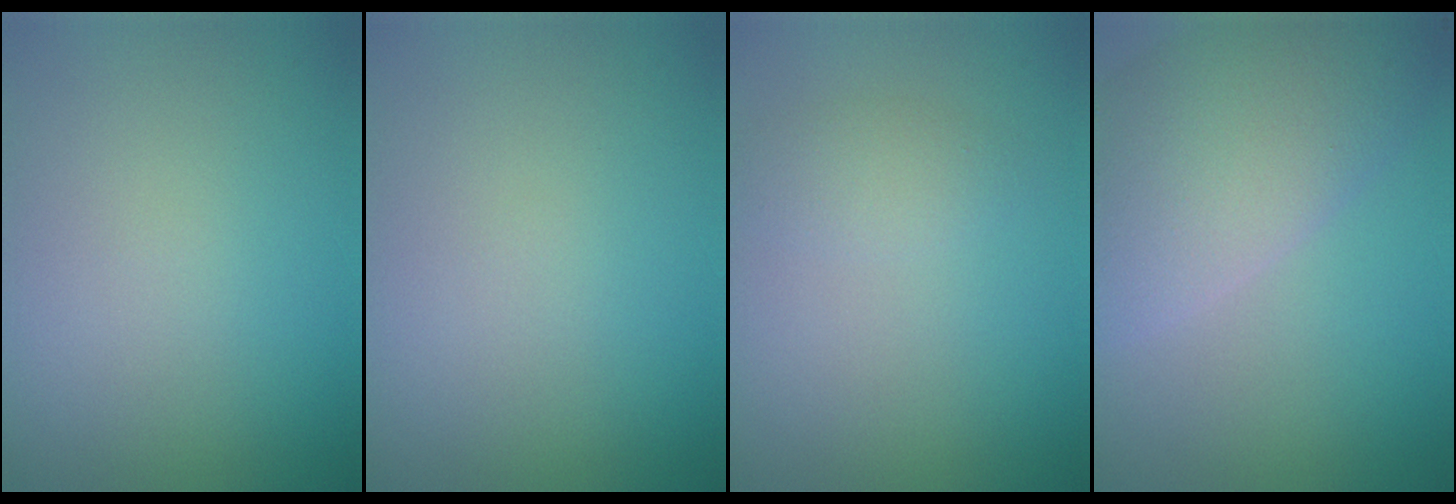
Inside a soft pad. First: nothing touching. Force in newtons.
{"total": 0.0}
{"total": 1.6, "press": 1.6, "slide": 0.1}
{"total": 9.6, "press": 9.5, "slide": 0.7}